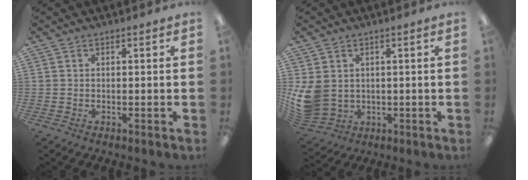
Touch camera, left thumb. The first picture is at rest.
{"total": 8.3, "force": [1.1, 7.0, 4.4], "torque": [-0.109, -0.004, 0.026]}